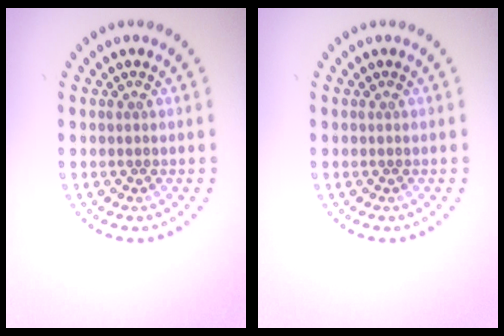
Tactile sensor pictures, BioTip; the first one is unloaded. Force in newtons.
{"total": 0.0}